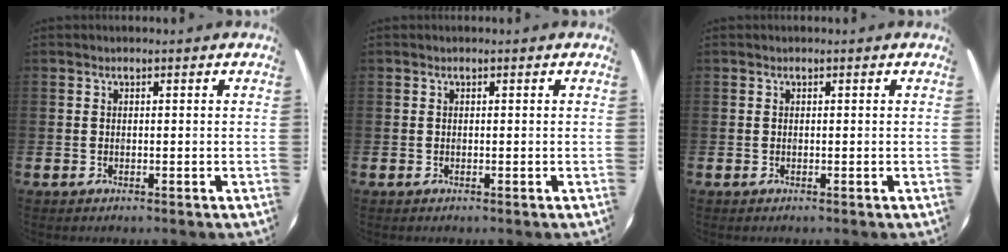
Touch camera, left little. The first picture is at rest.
{"total": 0.0}
{"total": 0.0}